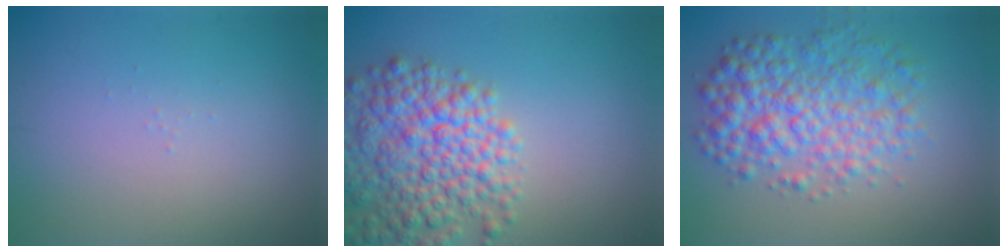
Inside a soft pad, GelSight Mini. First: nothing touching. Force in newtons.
{"total": 7.7, "press": 7.7, "slide": 0.4}
{"total": 6.1, "press": 6.0, "slide": 0.1}